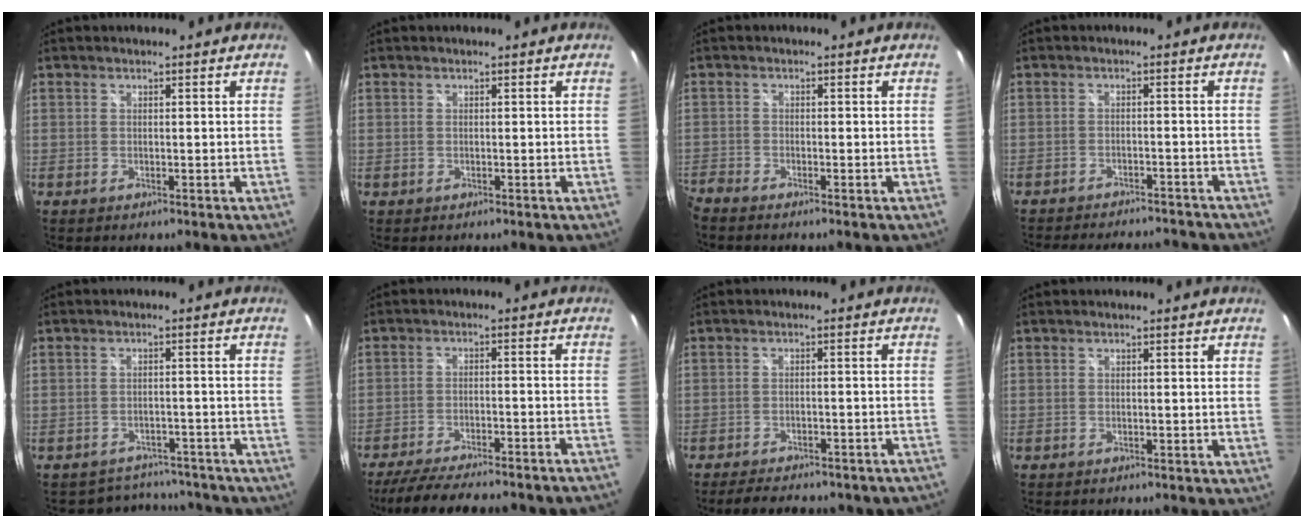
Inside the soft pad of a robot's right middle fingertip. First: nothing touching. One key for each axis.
{"total": 0.0}
{"total": 3.1, "fx": -2.9, "fy": 0.5, "fz": 0.8, "tx": -0.032, "ty": -0.015, "tz": -0.063}
{"total": 15.1, "fx": -13.3, "fy": 4.0, "fz": 5.9, "tx": -0.121, "ty": -0.007, "tz": -0.174}
{"total": 11.7, "fx": -10.5, "fy": 4.8, "fz": 2.2, "tx": -0.046, "ty": 0.024, "tz": -0.122}
{"total": 20.4, "fx": -18.1, "fy": 1.9, "fz": 9.2, "tx": -0.166, "ty": -0.030, "tz": -0.253}
{"total": 12.7, "fx": -11.3, "fy": 3.0, "fz": 5.0, "tx": -0.097, "ty": -0.005, "tz": -0.136}
{"total": 0.9, "fx": -0.8, "fy": 0.3, "fz": 0.2, "tx": -0.008, "ty": -0.001, "tz": -0.010}